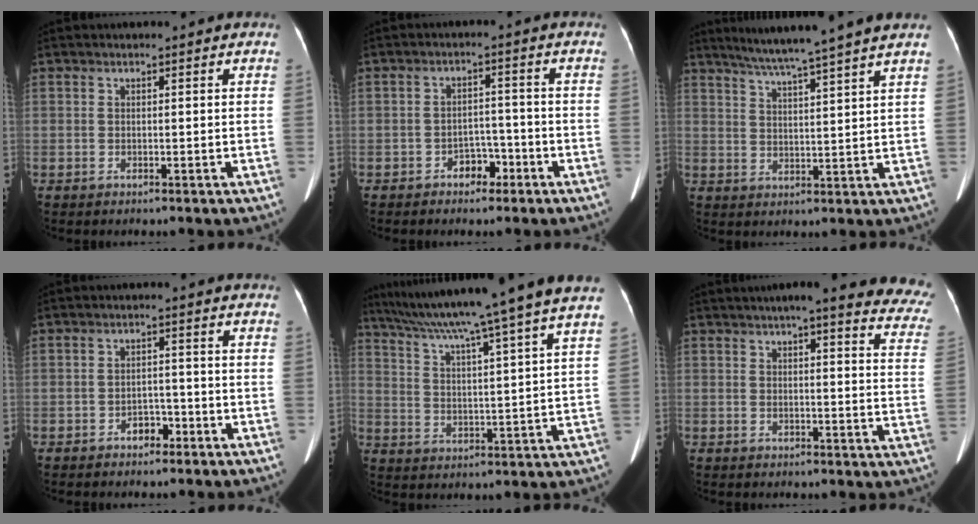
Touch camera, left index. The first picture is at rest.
{"total": 3.3, "force": [-2.2, 2.0, 1.4], "torque": [-0.019, 0.012, -0.031]}
{"total": 11.2, "force": [9.4, -1.9, 5.9], "torque": [-0.097, 0.008, 0.135]}
{"total": 2.3, "force": [-1.6, 1.4, 1.0], "torque": [-0.013, 0.006, -0.024]}
{"total": 20.0, "force": [16.7, -2.6, 10.7], "torque": [-0.180, -0.011, 0.237]}
{"total": 22.9, "force": [20.0, 3.3, 10.6], "torque": [-0.119, -0.047, 0.210]}